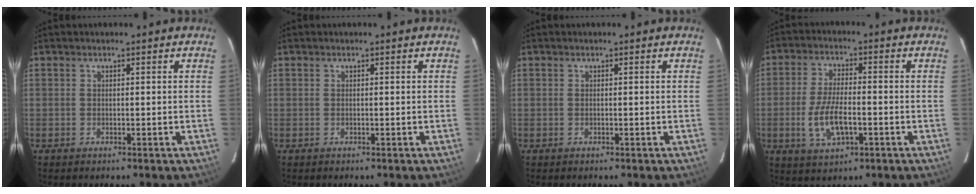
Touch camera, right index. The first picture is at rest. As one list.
[{"total": 0.0}, {"total": 0.0}, {"total": 9.2, "force": [-2.6, 3.9, 7.9], "torque": [-0.163, -0.006, -0.045]}]